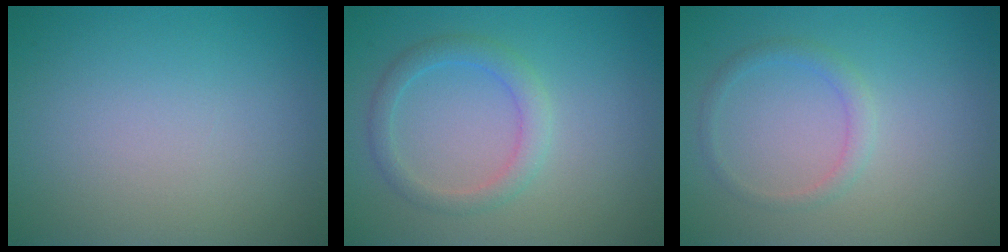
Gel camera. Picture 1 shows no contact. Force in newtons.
{"total": 2.3, "press": 2.3, "slide": 0.1}
{"total": 1.4, "press": 1.4, "slide": 0.1}